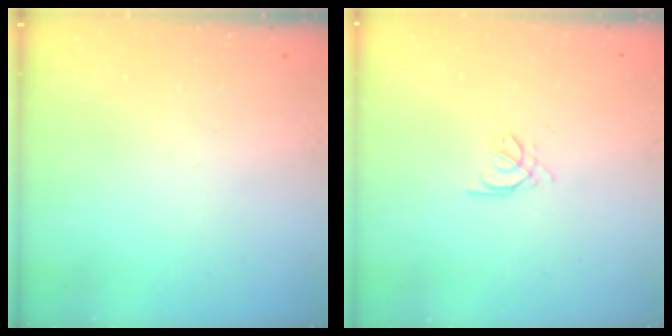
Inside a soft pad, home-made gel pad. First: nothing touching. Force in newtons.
{"total": 1.2, "press": 1.1, "slide": 0.4}